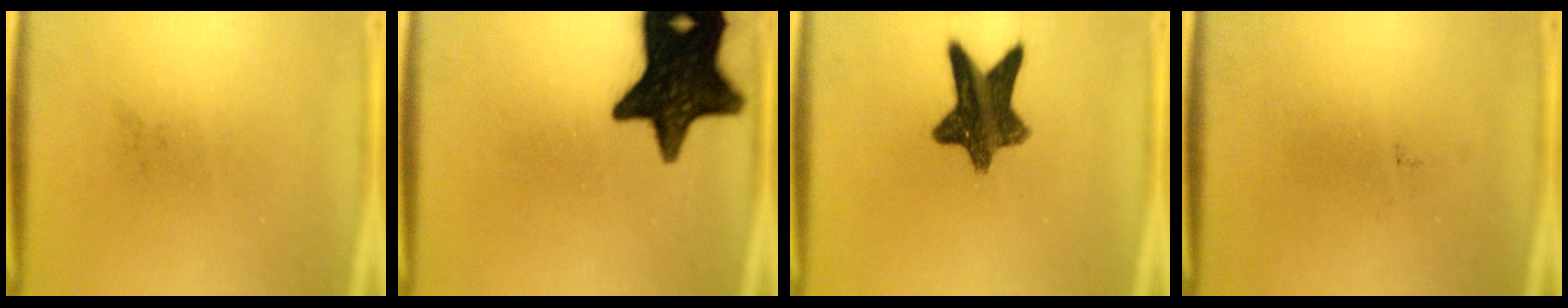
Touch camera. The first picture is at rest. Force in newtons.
{"total": 17.8}
{"total": 10.9}
{"total": 0.0}